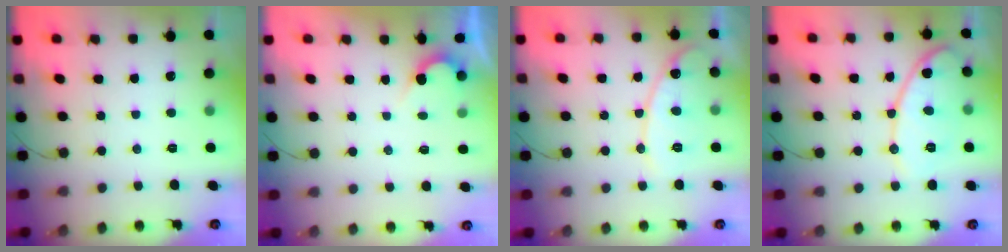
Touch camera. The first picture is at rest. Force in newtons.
{"total": 2.1, "press": 2.1, "slide": 0.1}
{"total": 11.5, "press": 11.4, "slide": 1.0}
{"total": 12.2, "press": 12.1, "slide": 0.6}